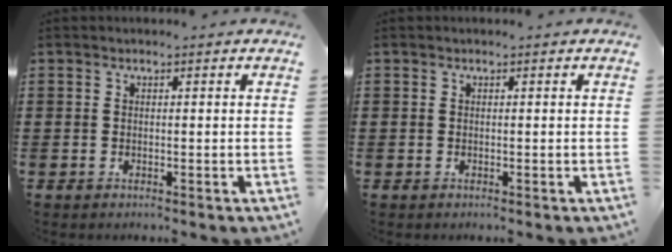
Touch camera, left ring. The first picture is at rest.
{"total": 0.0}